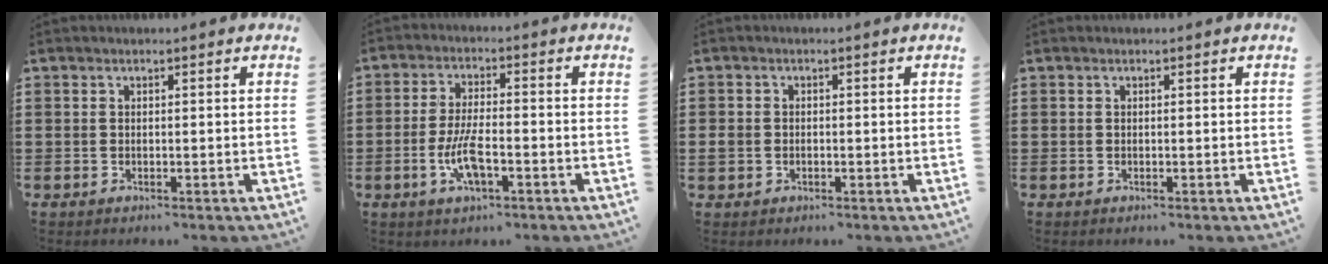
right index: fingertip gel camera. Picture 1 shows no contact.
{"total": 6.7, "force": [-2.2, 2.2, 5.9], "torque": [-0.132, -0.008, -0.045]}
{"total": 1.4, "force": [-0.5, 1.2, 0.5], "torque": [-0.013, 0.004, -0.011]}
{"total": 0.0}